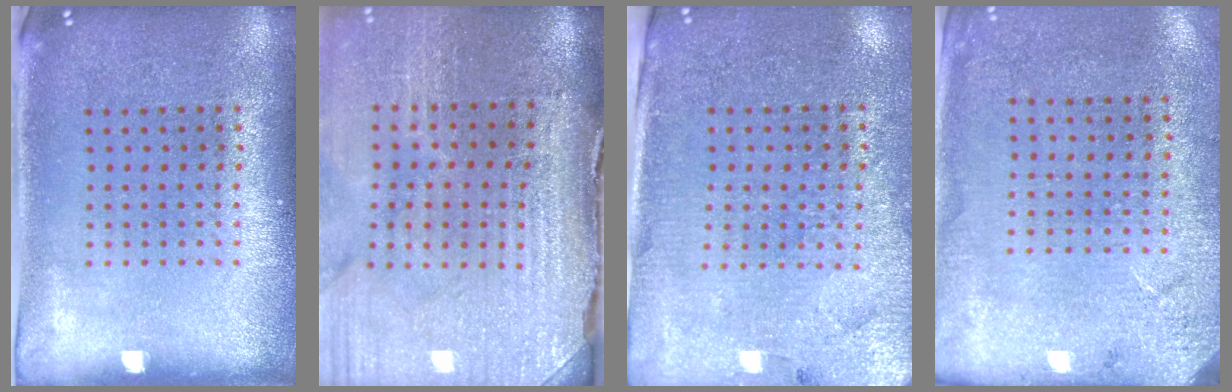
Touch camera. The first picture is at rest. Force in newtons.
{"total": 4.4, "press": 3.9, "slide": 2.2}
{"total": 3.1, "press": 2.9, "slide": 1.1}
{"total": 2.6, "press": 2.3, "slide": 1.0}